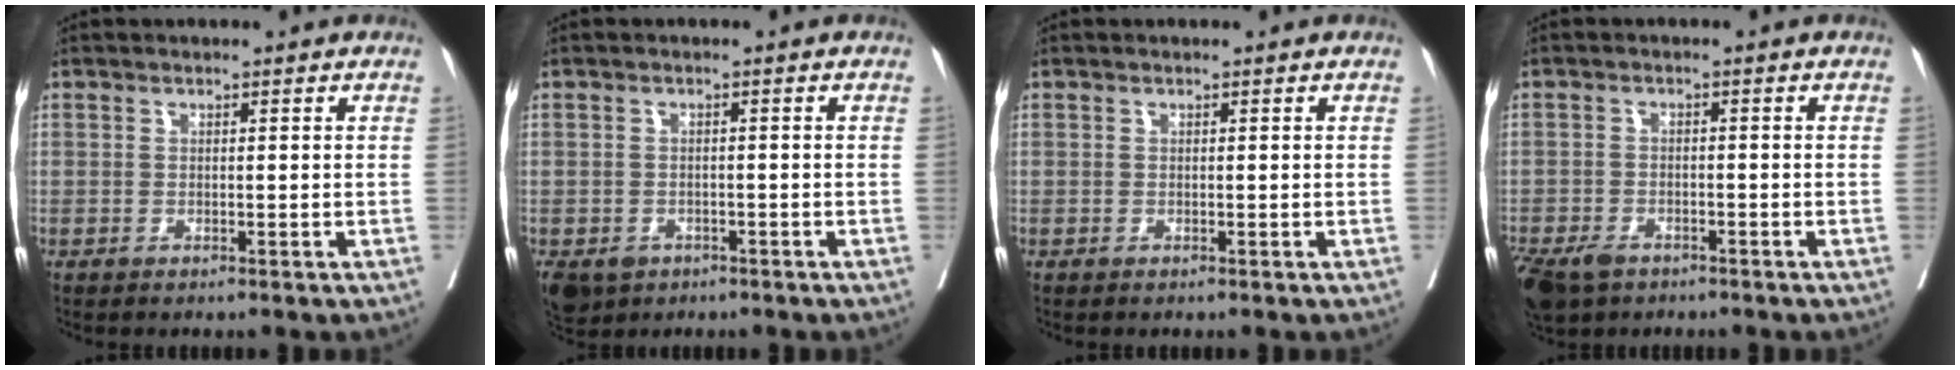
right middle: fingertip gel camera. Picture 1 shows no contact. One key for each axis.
{"total": 6.9, "fx": -3.7, "fy": 5.2, "fz": 2.4, "tx": -0.056, "ty": -0.006, "tz": -0.053}
{"total": 0.0}
{"total": 8.3, "fx": -5.6, "fy": 4.6, "fz": 4.0, "tx": -0.087, "ty": -0.010, "tz": -0.090}